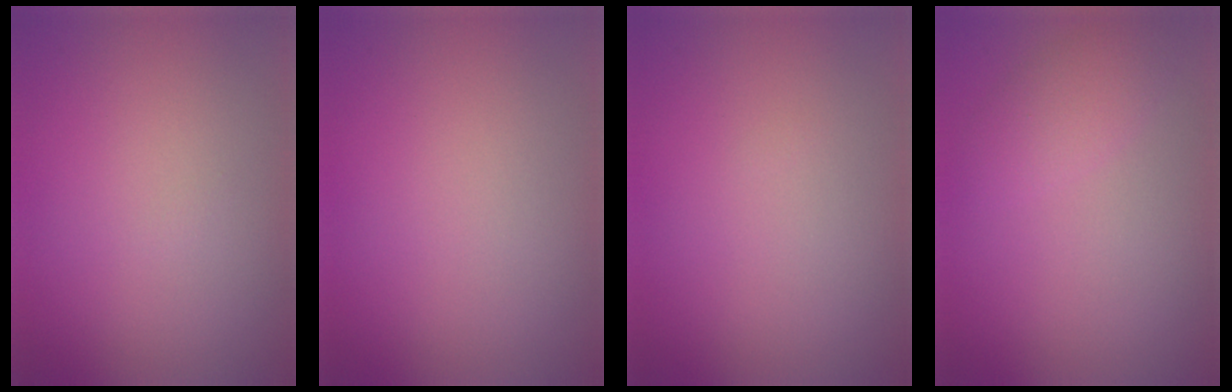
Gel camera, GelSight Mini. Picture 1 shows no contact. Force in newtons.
{"total": 0.0}
{"total": 0.0}
{"total": 2.1, "press": 2.1, "slide": 0.0}